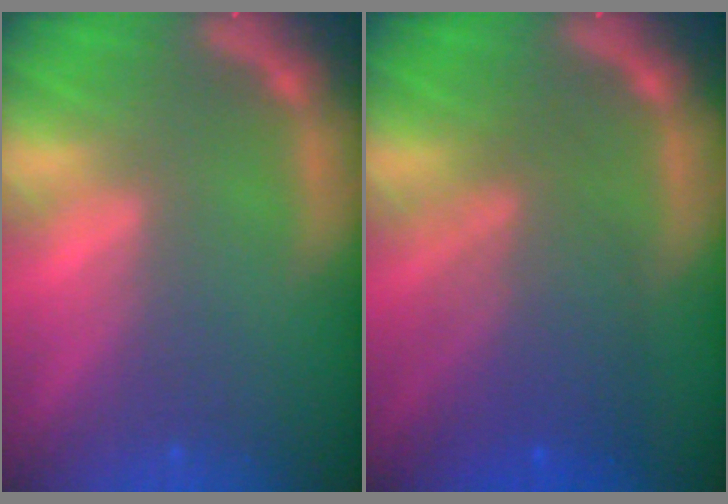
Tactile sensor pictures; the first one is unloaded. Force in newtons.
{"total": 6.6}